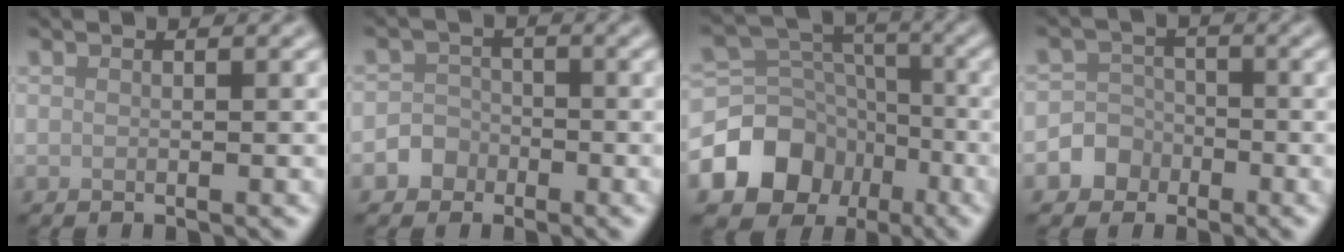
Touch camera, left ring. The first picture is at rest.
{"total": 2.6, "force": [-1.4, 2.1, 0.3], "torque": [0.021, 0.006, -0.034]}
{"total": 10.1, "force": [-5.2, 7.9, 3.6], "torque": [-0.073, 0.006, -0.093]}
{"total": 3.8, "force": [-1.8, 3.3, 0.5], "torque": [0.024, 0.003, -0.048]}